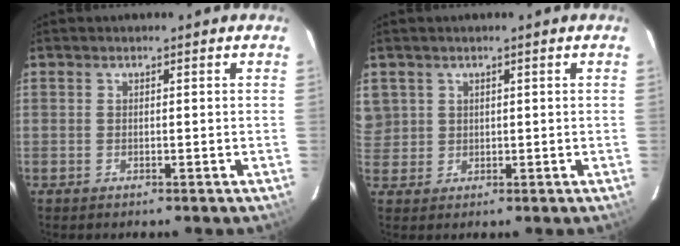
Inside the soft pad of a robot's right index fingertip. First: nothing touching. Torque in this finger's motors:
{"motor_torque": [0.36, 0.19, 0.20, 0.02]}